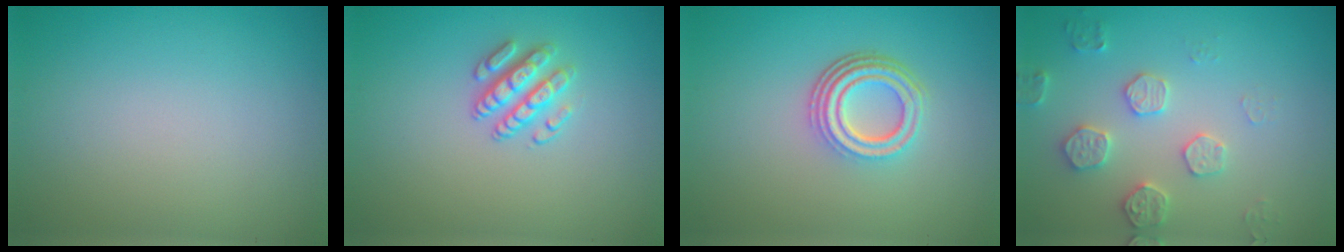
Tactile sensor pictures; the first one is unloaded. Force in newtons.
{"total": 2.7, "press": 2.5, "slide": 1.2}
{"total": 4.5, "press": 3.3, "slide": 3.1}
{"total": 3.2, "press": 3.1, "slide": 0.7}